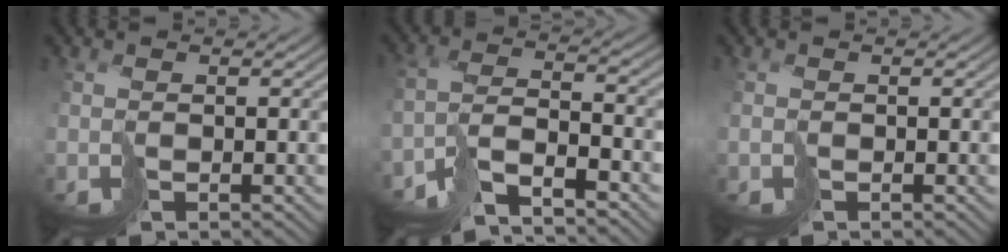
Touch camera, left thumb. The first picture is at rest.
{"total": 7.9, "force": [-6.2, 2.0, 4.6], "torque": [-0.092, 0.001, -0.126]}
{"total": 0.6, "force": [-0.3, 0.4, 0.2], "torque": [-0.006, -0.003, -0.008]}